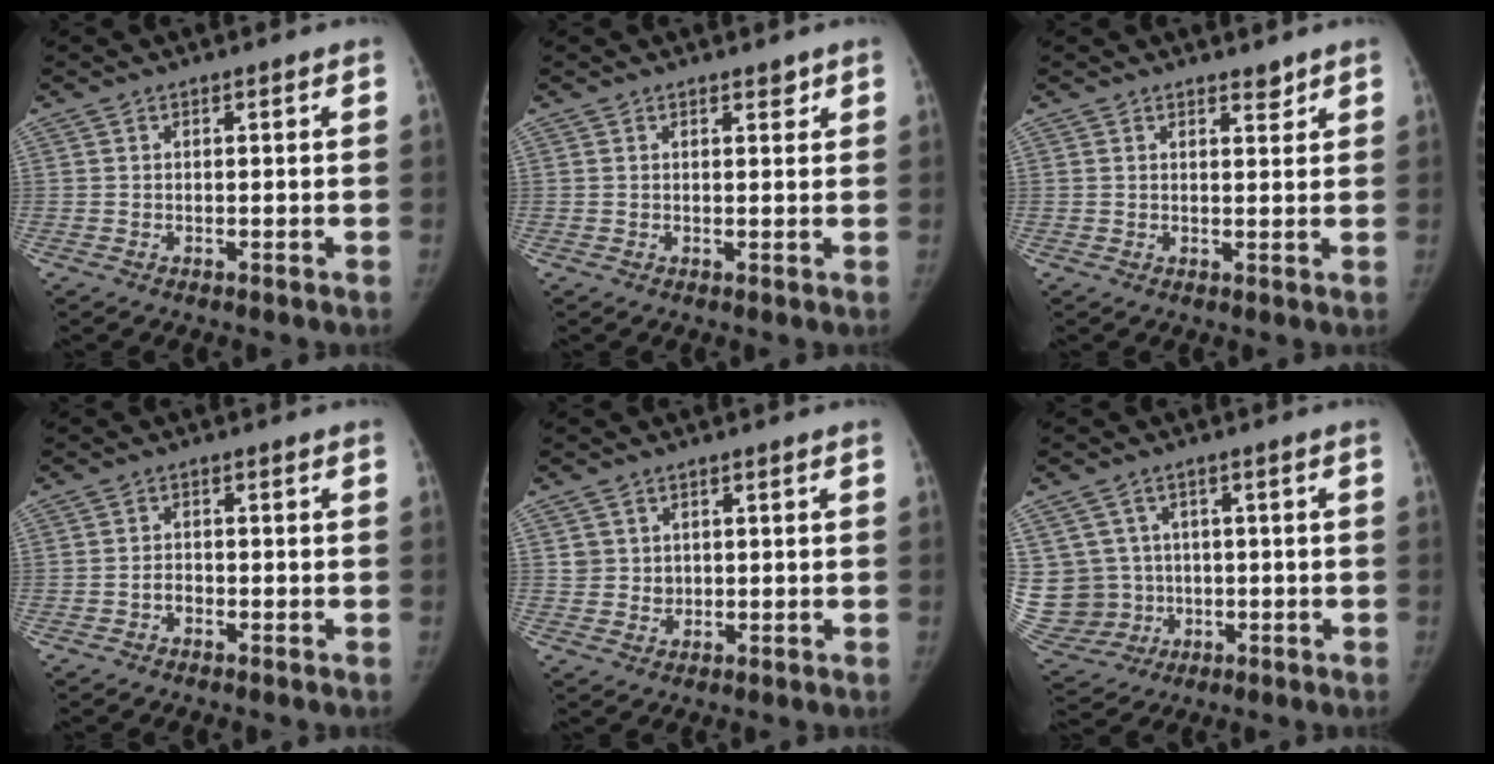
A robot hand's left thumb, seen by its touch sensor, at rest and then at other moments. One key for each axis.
{"total": 1.2, "fx": 0.9, "fy": 0.6, "fz": 0.4, "tx": 0.004, "ty": -0.006, "tz": 0.011}
{"total": 1.6, "fx": 1.5, "fy": 0.6, "fz": 0.4, "tx": 0.008, "ty": -0.013, "tz": 0.020}
{"total": 1.6, "fx": -0.8, "fy": 1.1, "fz": 0.8, "tx": -0.008, "ty": 0.007, "tz": -0.017}
{"total": 3.2, "fx": 0.9, "fy": 3.0, "fz": 0.6, "tx": 0.007, "ty": -0.004, "tz": 0.020}
{"total": 13.3, "fx": 0.4, "fy": 12.8, "fz": 3.6, "tx": -0.081, "ty": 0.027, "tz": 0.032}